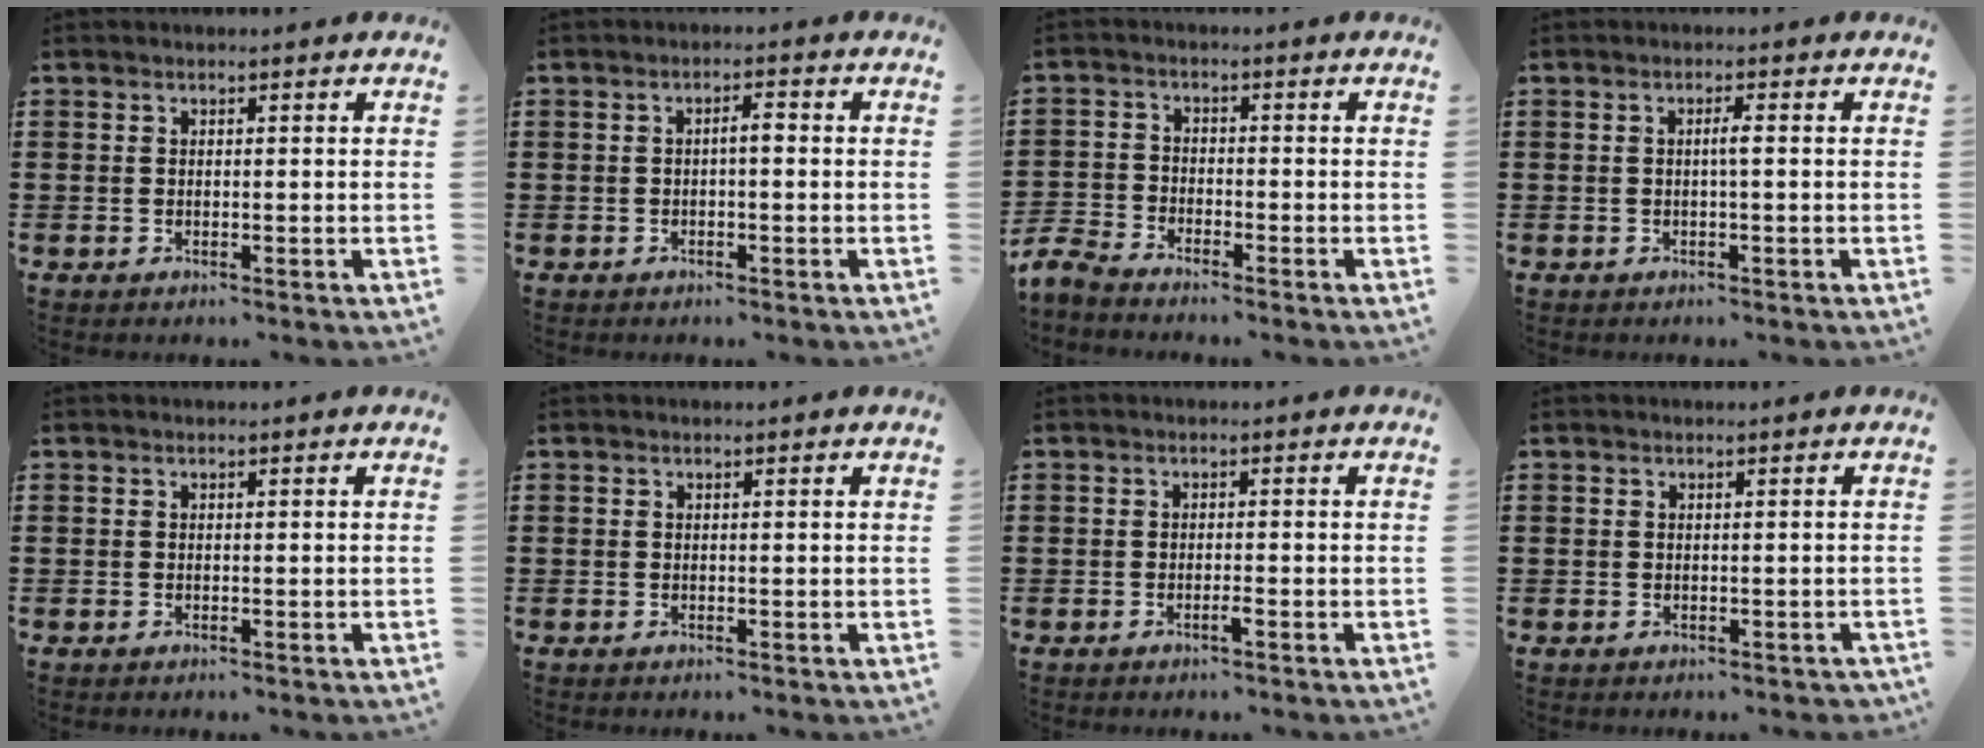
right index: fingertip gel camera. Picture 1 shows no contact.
{"total": 1.8, "force": [-0.3, 0.4, 1.8], "torque": [-0.034, 0.004, -0.008]}
{"total": 3.6, "force": [-3.6, 0.3, 0.3], "torque": [-0.032, -0.006, -0.081]}
{"total": 1.4, "force": [-0.1, 0.0, 1.4], "torque": [-0.027, 0.000, -0.003]}
{"total": 0.0}
{"total": 0.0}
{"total": 1.2, "force": [-0.7, -0.1, 0.9], "torque": [-0.017, -0.006, -0.012]}
{"total": 0.7, "force": [-0.2, 0.7, 0.0], "torque": [-0.003, 0.003, -0.004]}